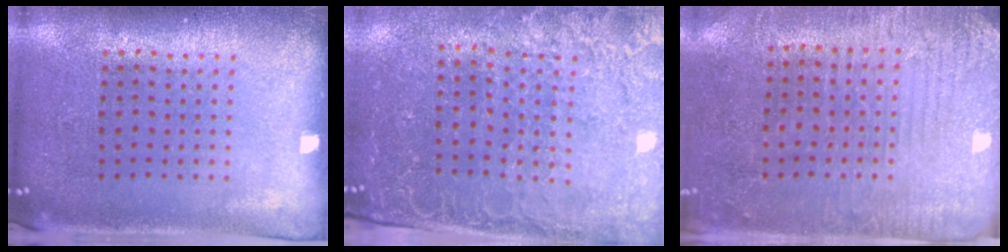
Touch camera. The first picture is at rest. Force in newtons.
{"total": 3.1, "press": 2.9, "slide": 1.0}
{"total": 2.9, "press": 2.7, "slide": 0.9}